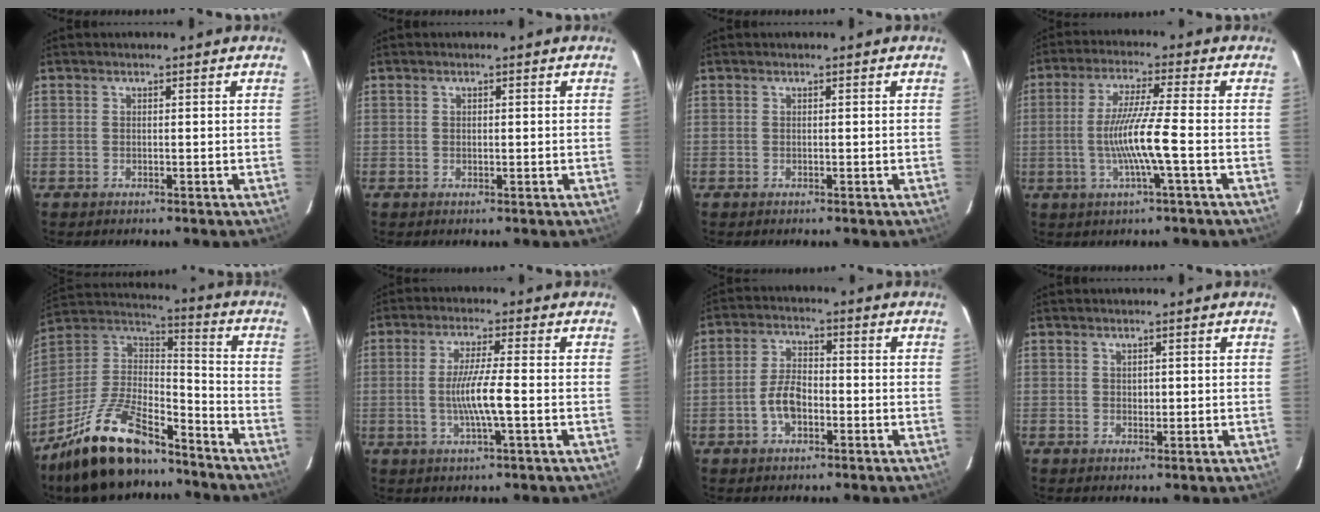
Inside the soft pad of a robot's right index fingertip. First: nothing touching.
{"total": 0.6, "force": [0.2, 0.4, 0.4], "torque": [-0.007, 0.003, 0.005]}
{"total": 0.0}
{"total": 9.3, "force": [-2.2, -1.0, 9.0], "torque": [-0.174, -0.007, -0.038]}
{"total": 22.4, "force": [-16.3, 8.2, 13.0], "torque": [-0.266, -0.005, -0.277]}
{"total": 6.9, "force": [-1.3, -0.2, 6.8], "torque": [-0.124, -0.008, -0.024]}
{"total": 5.9, "force": [-2.2, 3.1, 4.5], "torque": [-0.093, 0.010, -0.037]}
{"total": 1.0, "force": [0.5, 0.8, 0.4], "torque": [-0.002, 0.003, 0.011]}